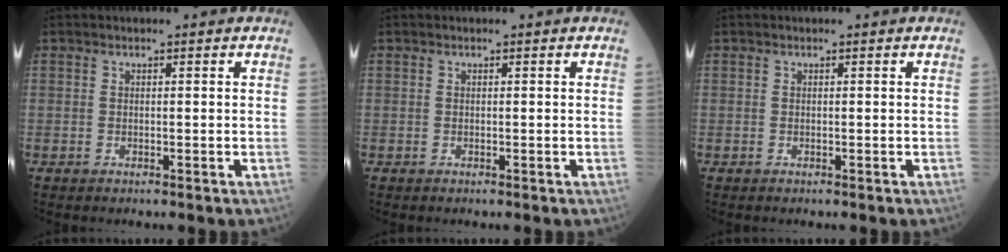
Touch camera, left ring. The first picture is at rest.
{"total": 0.0}
{"total": 0.0}